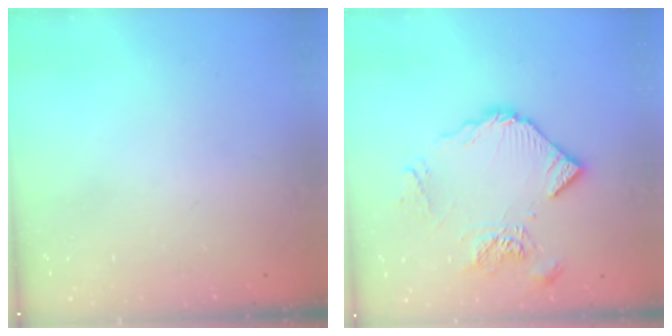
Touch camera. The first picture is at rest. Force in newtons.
{"total": 10.4, "press": 10.3, "slide": 1.2}